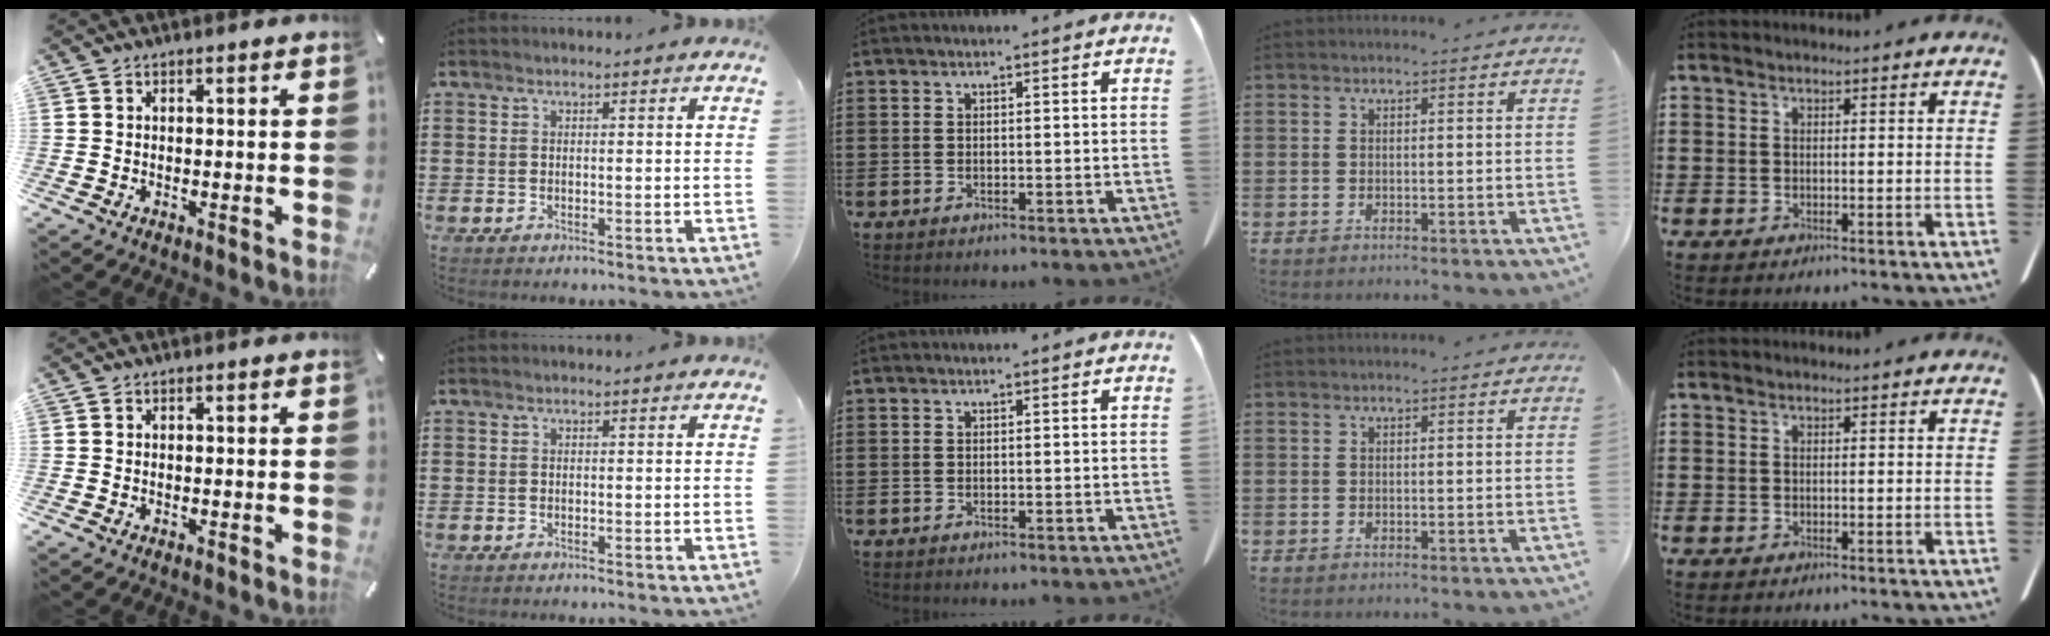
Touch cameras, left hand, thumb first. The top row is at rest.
{}